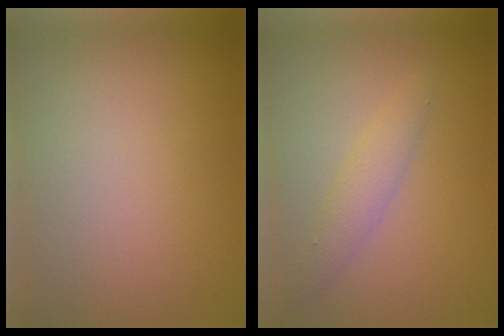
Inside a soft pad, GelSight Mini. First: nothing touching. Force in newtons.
{"total": 2.0, "press": 2.0, "slide": 0.0}